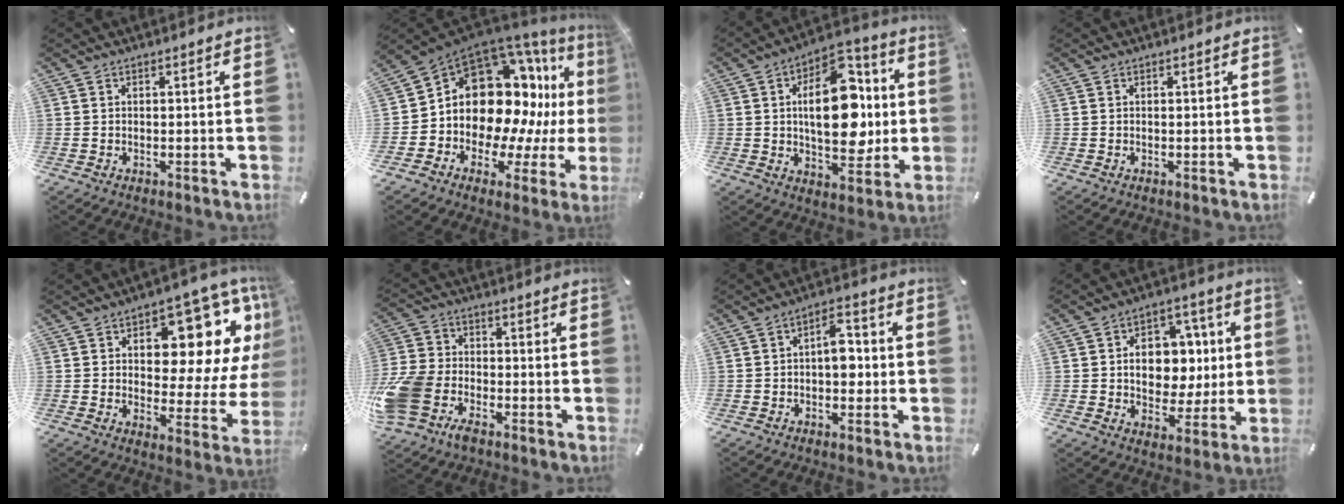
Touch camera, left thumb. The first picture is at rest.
{"total": 19.2, "force": [3.9, 14.7, 11.7], "torque": [-0.198, -0.064, 0.092]}
{"total": 20.1, "force": [2.4, 11.9, 16.1], "torque": [-0.238, -0.004, 0.040]}
{"total": 0.0}
{"total": 16.9, "force": [8.6, 9.0, 11.4], "torque": [-0.140, -0.073, 0.139]}
{"total": 12.5, "force": [-7.1, 8.3, 6.1], "torque": [-0.130, 0.045, -0.129]}
{"total": 6.7, "force": [-0.6, 3.9, 5.4], "torque": [-0.073, 0.010, -0.014]}
{"total": 11.0, "force": [0.6, 9.3, 5.9], "torque": [-0.084, 0.006, 0.018]}